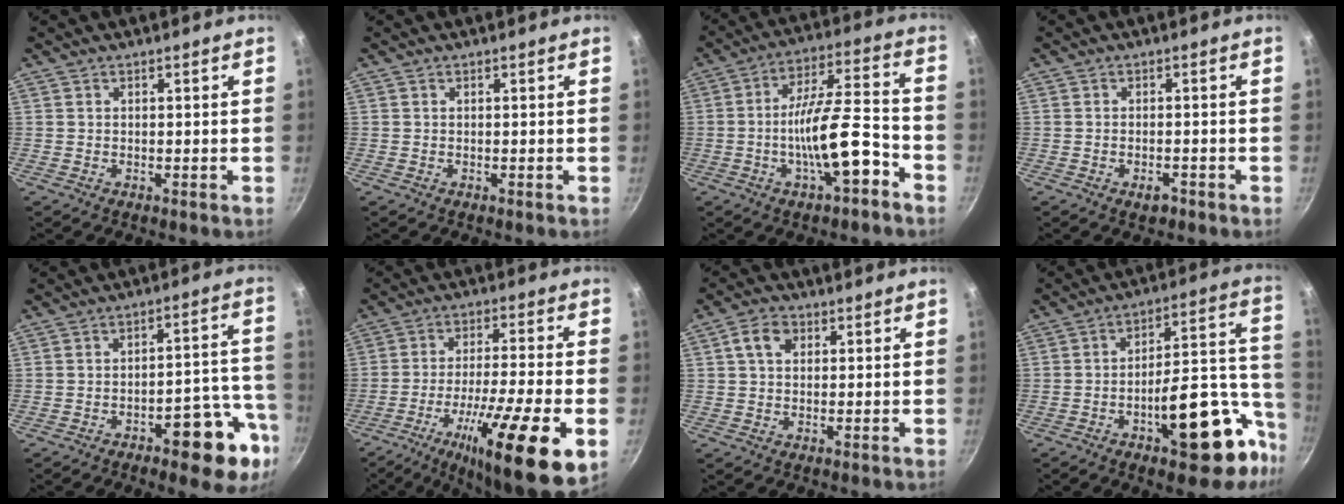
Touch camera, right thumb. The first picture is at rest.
{"total": 0.0}
{"total": 14.1, "force": [-5.7, 4.1, 12.2], "torque": [-0.187, 0.049, -0.099]}
{"total": 2.4, "force": [-1.5, 1.1, 1.5], "torque": [-0.021, 0.011, -0.021]}
{"total": 13.9, "force": [-6.8, 5.4, 10.8], "torque": [-0.093, 0.055, -0.087]}
{"total": 22.2, "force": [-8.6, 4.7, 19.9], "torque": [-0.307, 0.021, -0.141]}
{"total": 4.8, "force": [1.5, 3.3, 3.1], "torque": [-0.051, 0.007, 0.019]}
{"total": 22.7, "force": [-9.3, 9.8, 18.2], "torque": [-0.192, 0.060, -0.127]}